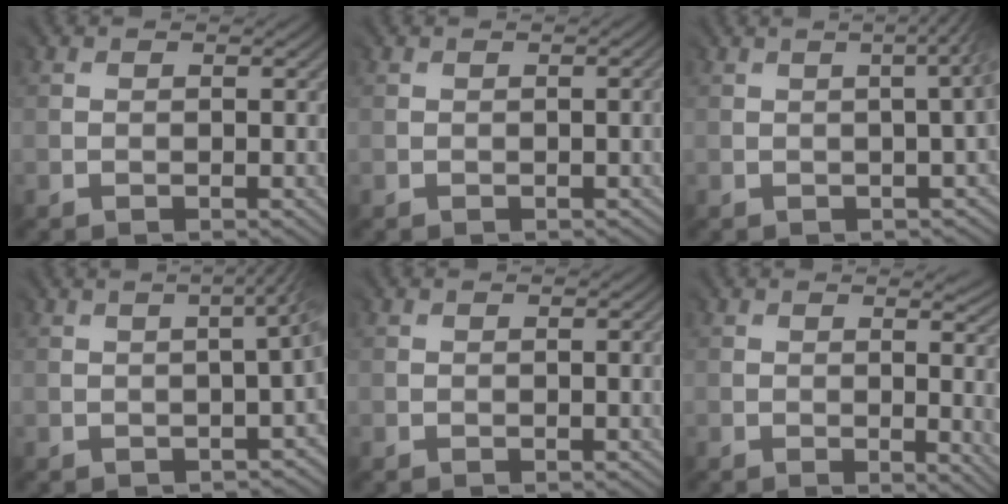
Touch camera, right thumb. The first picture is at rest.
{"total": 0.6, "force": [-0.1, 0.0, 0.6], "torque": [-0.006, 0.002, -0.002]}
{"total": 5.7, "force": [0.0, 2.1, 5.3], "torque": [-0.027, 0.018, -0.010]}
{"total": 5.6, "force": [-0.5, 2.1, 5.2], "torque": [-0.030, 0.009, -0.012]}
{"total": 0.9, "force": [-0.1, 0.1, 0.9], "torque": [-0.013, -0.001, -0.001]}
{"total": 7.6, "force": [-0.2, 3.2, 6.9], "torque": [-0.048, 0.005, -0.007]}